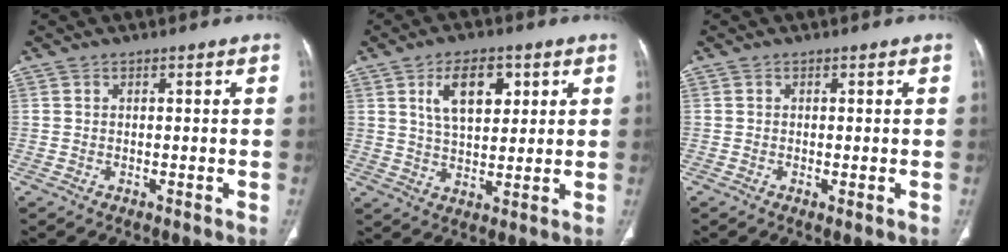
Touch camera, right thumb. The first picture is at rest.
{"total": 9.7, "force": [3.8, 5.2, 7.3], "torque": [-0.096, -0.015, 0.068]}
{"total": 0.9, "force": [-0.2, 0.3, 0.9], "torque": [-0.020, -0.005, -0.004]}